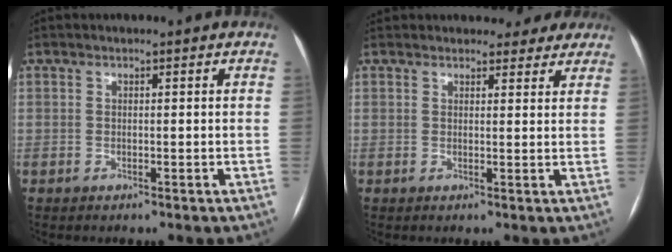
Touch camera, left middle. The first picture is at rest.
{"total": 6.0, "force": [5.5, 2.3, 0.8], "torque": [0.006, 0.004, 0.052]}